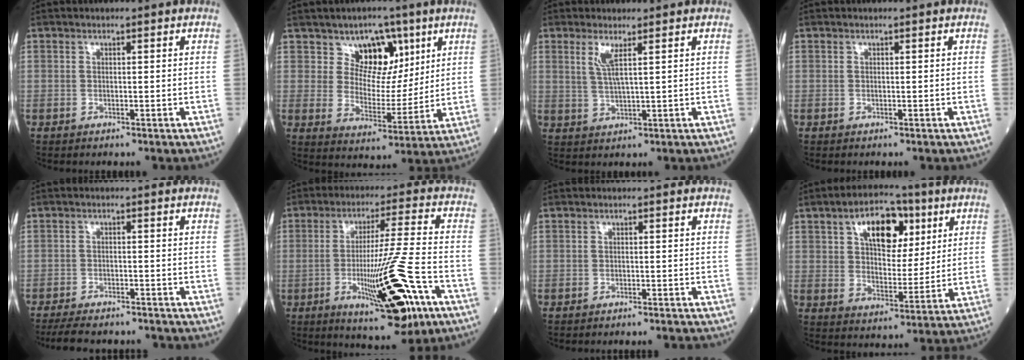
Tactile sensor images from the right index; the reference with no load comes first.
{"total": 8.4, "force": [4.6, 5.4, 4.3], "torque": [-0.062, 0.003, 0.081]}
{"total": 3.5, "force": [1.6, 0.1, 3.1], "torque": [-0.069, -0.005, 0.035]}
{"total": 0.0}
{"total": 11.2, "force": [-10.3, 2.3, 3.6], "torque": [-0.062, -0.005, -0.144]}
{"total": 15.7, "force": [-5.9, 0.7, 14.5], "torque": [-0.238, -0.023, -0.089]}
{"total": 4.3, "force": [-4.3, 0.0, 0.4], "torque": [0.001, -0.011, -0.051]}
{"total": 11.1, "force": [4.8, 6.0, 8.0], "torque": [-0.129, 0.020, 0.081]}